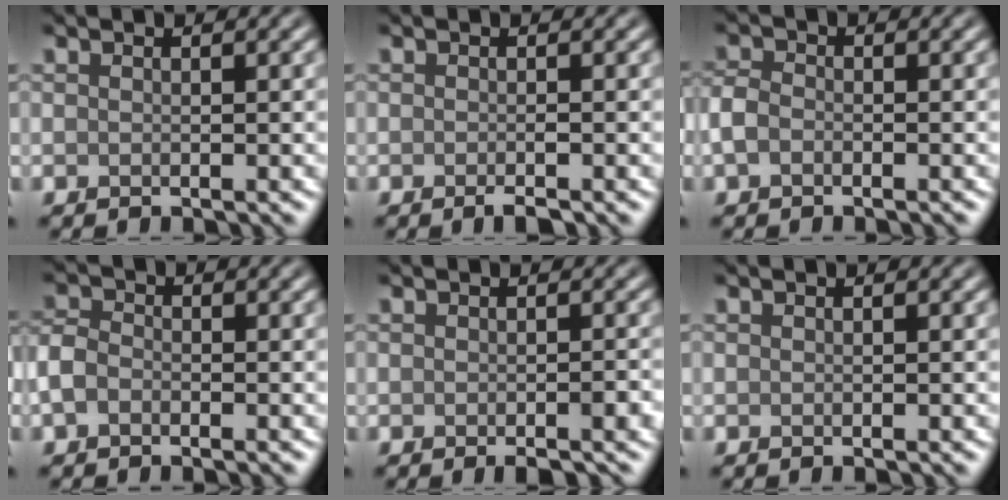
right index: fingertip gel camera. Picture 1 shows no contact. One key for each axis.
{"total": 1.1, "fx": -0.6, "fy": 0.1, "fz": 0.9, "tx": -0.013, "ty": -0.002, "tz": -0.010}
{"total": 2.1, "fx": -1.0, "fy": 1.5, "fz": 1.2, "tx": -0.023, "ty": 0.004, "tz": -0.028}
{"total": 2.6, "fx": -1.3, "fy": 1.7, "fz": 1.4, "tx": -0.029, "ty": 0.005, "tz": -0.038}
{"total": 2.1, "fx": -1.0, "fy": 0.7, "fz": 1.7, "tx": -0.020, "ty": -0.002, "tz": -0.011}
{"total": 0.0}